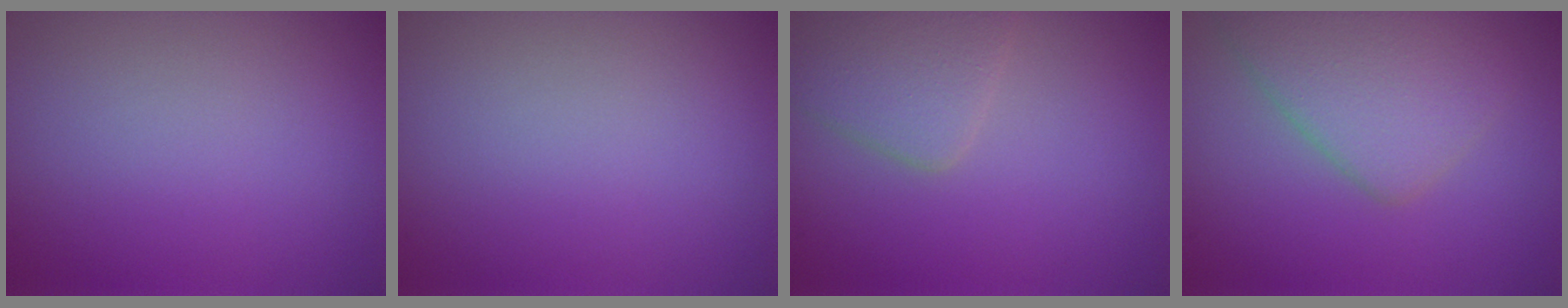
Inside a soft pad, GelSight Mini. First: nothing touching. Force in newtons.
{"total": 0.0}
{"total": 3.1, "press": 3.1, "slide": 0.1}
{"total": 4.8, "press": 4.8, "slide": 0.2}